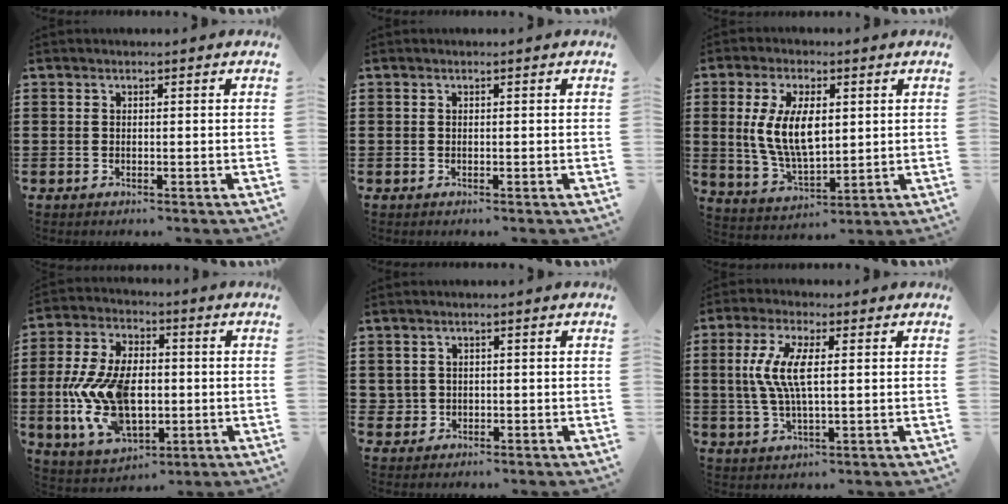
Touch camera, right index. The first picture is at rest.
{"total": 0.0}
{"total": 9.5, "force": [1.3, 4.7, 8.2], "torque": [-0.172, 0.003, 0.019]}
{"total": 14.0, "force": [-1.4, 8.2, 11.2], "torque": [-0.261, -0.006, -0.022]}
{"total": 1.4, "force": [-0.1, 1.4, 0.2], "torque": [-0.009, 0.007, -0.004]}
{"total": 7.2, "force": [0.8, 2.1, 6.9], "torque": [-0.160, -0.005, 0.003]}